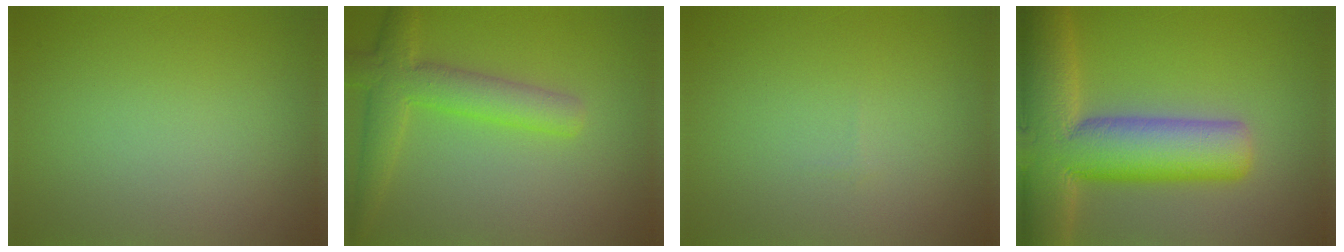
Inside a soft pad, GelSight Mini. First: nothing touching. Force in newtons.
{"total": 4.7, "press": 4.7, "slide": 0.2}
{"total": 0.0}
{"total": 13.2, "press": 13.2, "slide": 0.9}